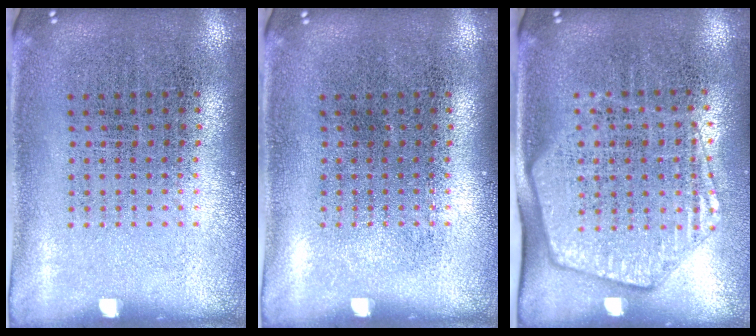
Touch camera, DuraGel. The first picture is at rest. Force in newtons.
{"total": 0.0}
{"total": 1.9, "press": 1.7, "slide": 0.9}